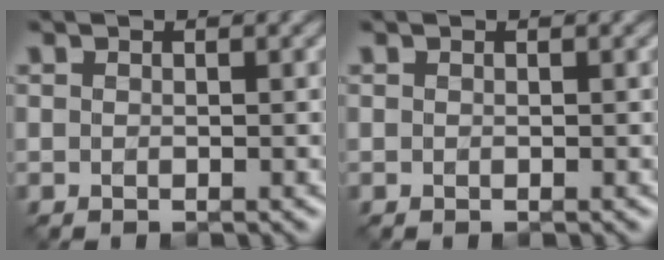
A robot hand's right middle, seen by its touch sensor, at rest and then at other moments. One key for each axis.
{"total": 0.0}